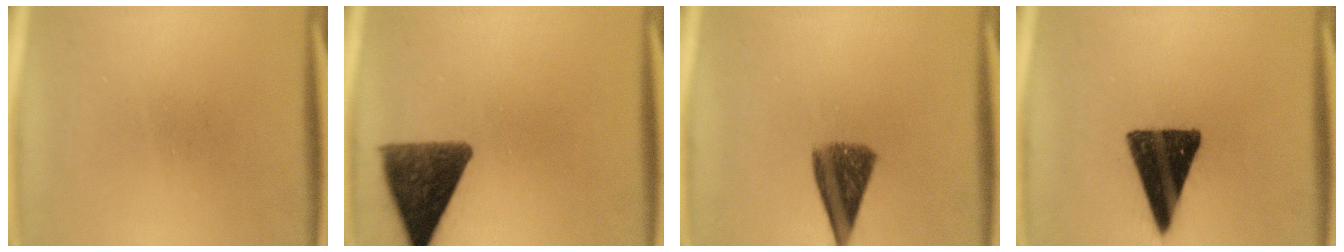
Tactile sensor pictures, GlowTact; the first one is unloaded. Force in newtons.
{"total": 11.2}
{"total": 8.3}
{"total": 15.8}